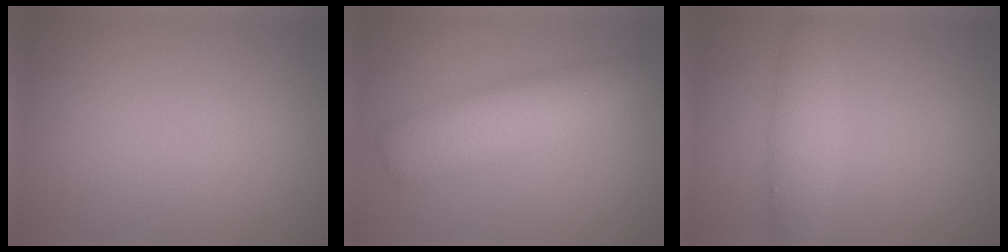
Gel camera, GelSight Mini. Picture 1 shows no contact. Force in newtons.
{"total": 4.8, "press": 4.8, "slide": 0.1}
{"total": 2.9, "press": 2.9, "slide": 0.0}